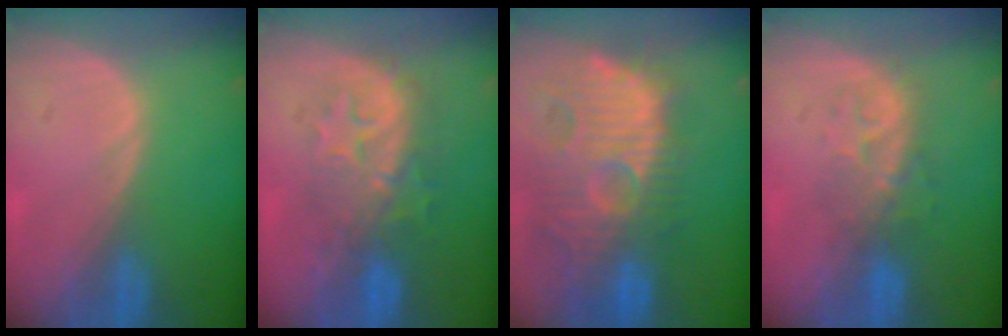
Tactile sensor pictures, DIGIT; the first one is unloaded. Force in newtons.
{"total": 8.5, "press": 8.4, "slide": 1.4}
{"total": 13.7, "press": 12.3, "slide": 5.9}
{"total": 4.9, "press": 4.9, "slide": 0.8}